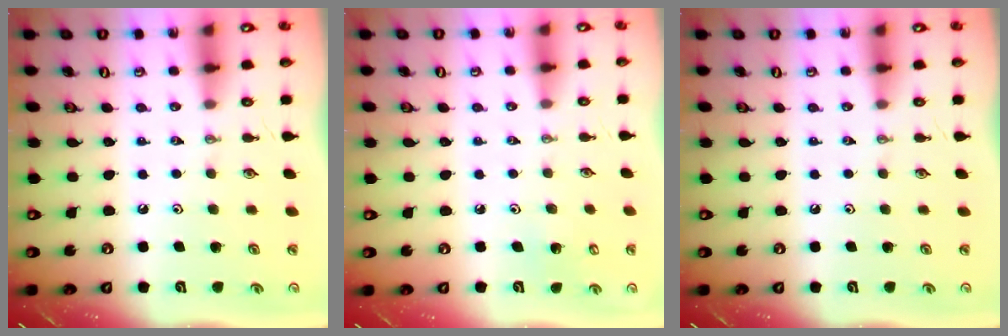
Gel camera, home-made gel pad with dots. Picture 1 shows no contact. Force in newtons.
{"total": 4.4, "press": 4.3, "slide": 0.4}
{"total": 0.0}